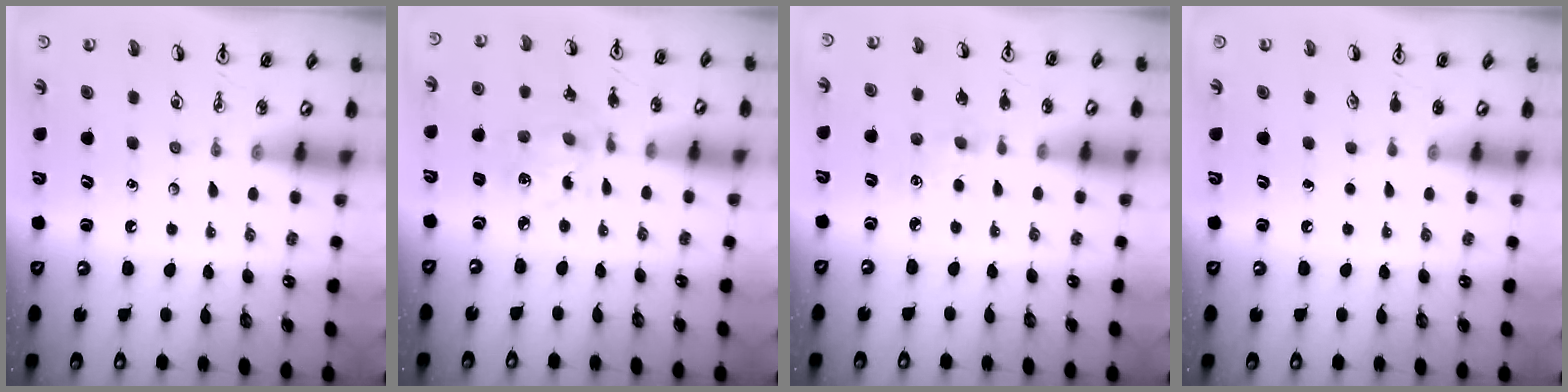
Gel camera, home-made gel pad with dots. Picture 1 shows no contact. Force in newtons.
{"total": 2.1, "press": 2.1, "slide": 0.4}
{"total": 2.5, "press": 2.5, "slide": 0.2}
{"total": 0.0}